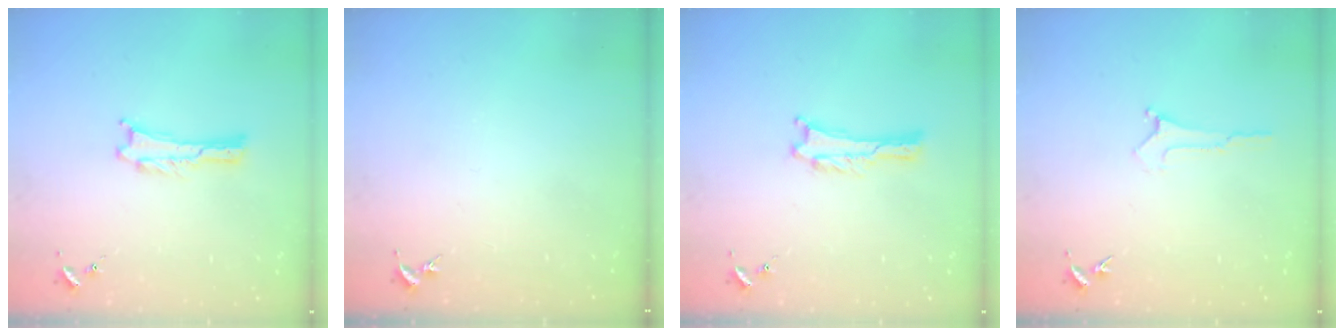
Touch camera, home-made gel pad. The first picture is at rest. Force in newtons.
{"total": 0.0}
{"total": 0.5, "press": 0.5, "slide": 0.1}
{"total": 0.0}